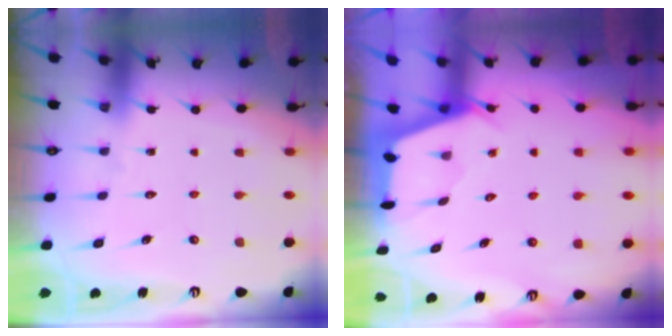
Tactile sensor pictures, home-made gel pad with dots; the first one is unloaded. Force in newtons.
{"total": 2.4, "press": 2.4, "slide": 0.3}